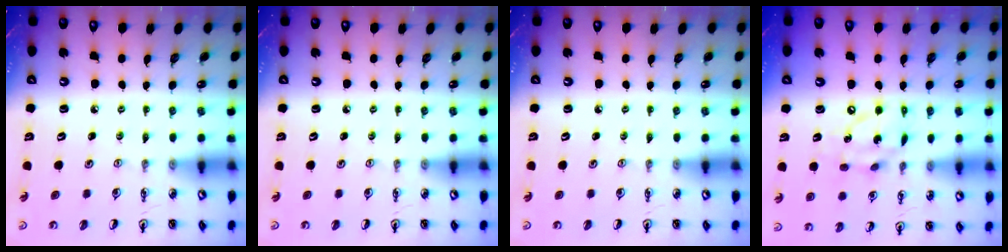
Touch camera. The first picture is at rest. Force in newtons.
{"total": 0.0}
{"total": 0.0}
{"total": 12.3, "press": 12.3, "slide": 1.1}